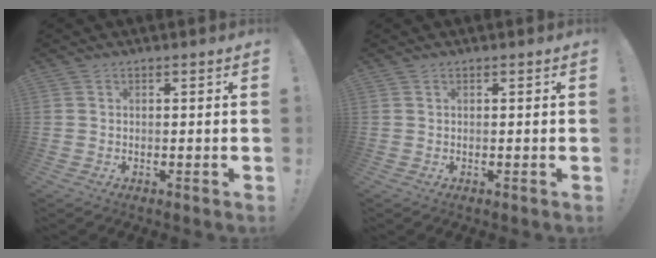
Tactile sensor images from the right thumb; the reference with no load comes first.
{"total": 0.0}